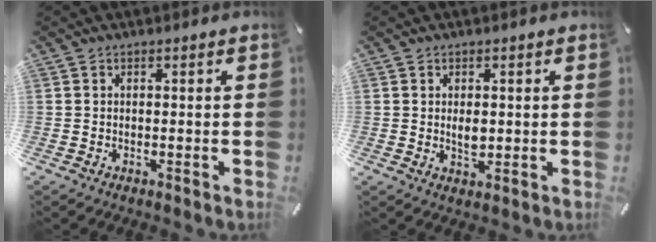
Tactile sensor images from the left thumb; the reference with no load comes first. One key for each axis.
{"total": 3.1, "fx": 0.3, "fy": 2.1, "fz": 2.3, "tx": -0.032, "ty": -0.004, "tz": 0.002}